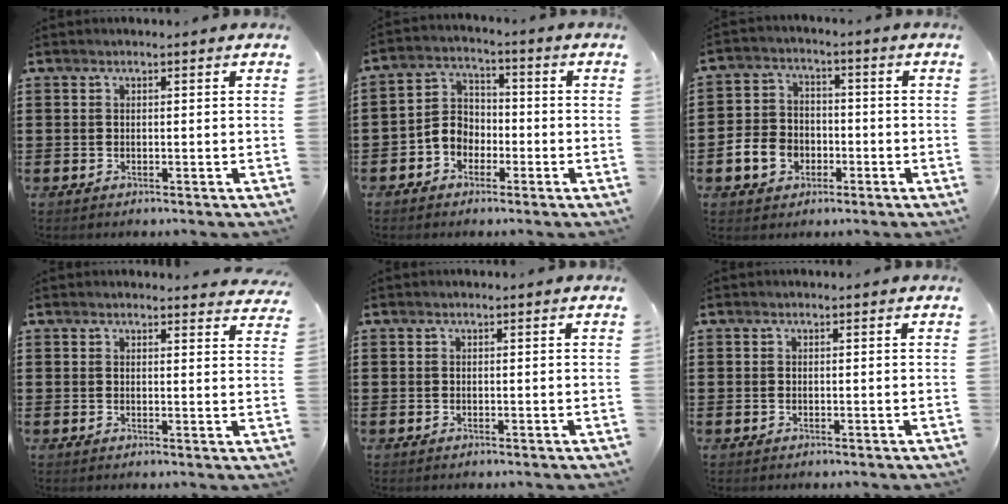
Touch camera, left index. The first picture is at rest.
{"total": 4.9, "force": [-2.7, 3.7, 1.7], "torque": [-0.055, 0.008, -0.061]}
{"total": 6.1, "force": [-2.2, 4.9, 2.8], "torque": [-0.077, 0.011, -0.046]}
{"total": 1.8, "force": [1.8, 0.2, 0.2], "torque": [-0.001, -0.005, 0.034]}
{"total": 0.0}
{"total": 0.0}